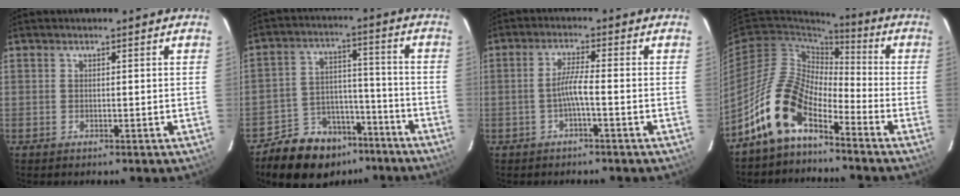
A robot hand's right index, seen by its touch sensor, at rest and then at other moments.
{"total": 14.6, "force": [-10.7, 8.9, 4.7], "torque": [-0.108, 0.039, -0.149]}
{"total": 3.3, "force": [-1.4, -0.3, 3.0], "torque": [-0.063, 0.005, -0.027]}
{"total": 12.3, "force": [-7.9, 5.5, 7.7], "torque": [-0.149, 0.018, -0.164]}